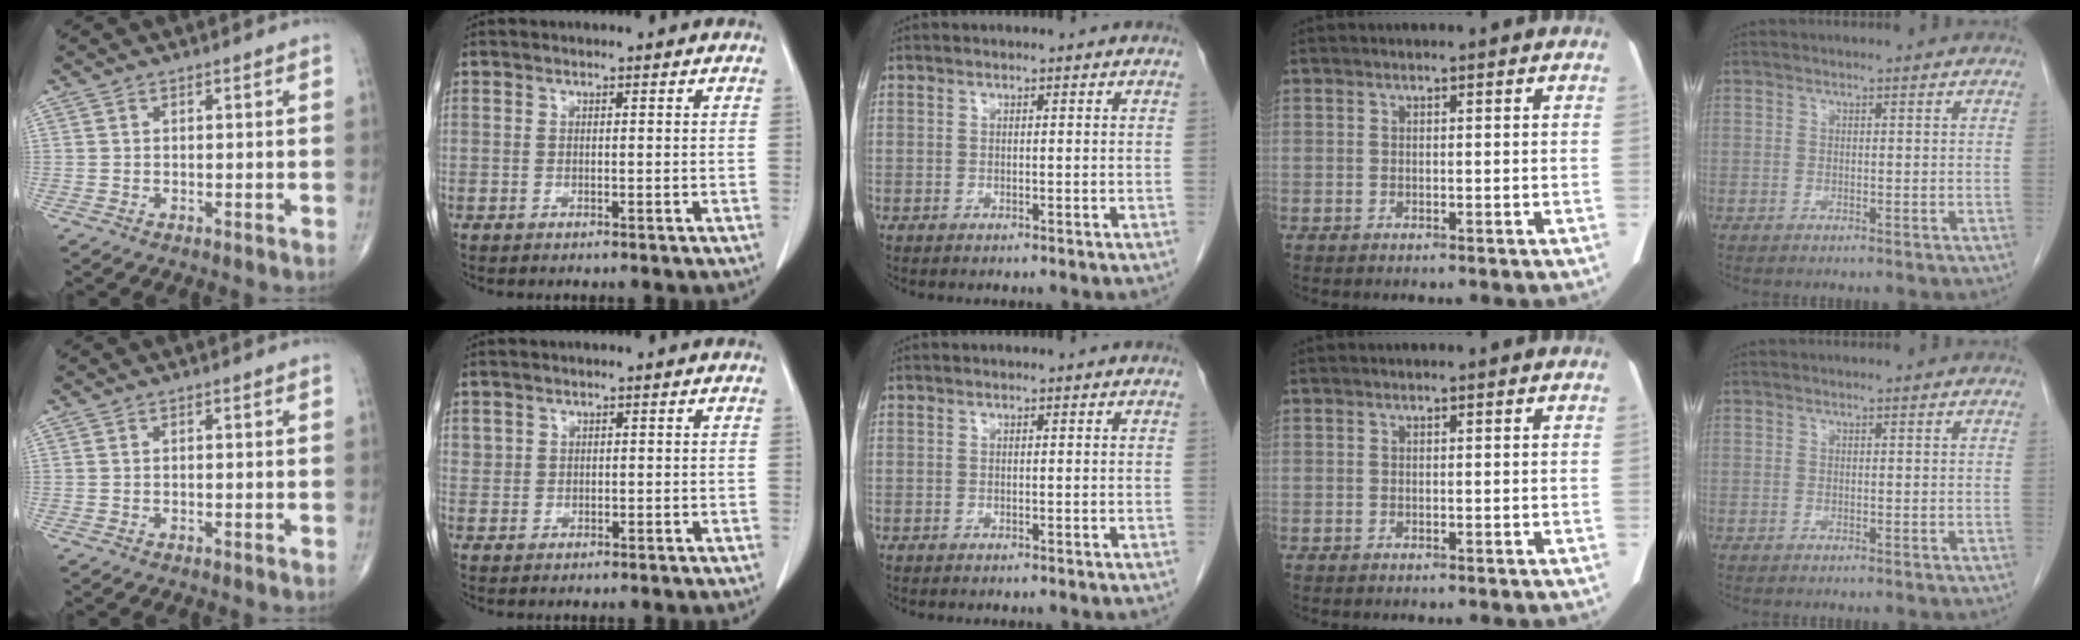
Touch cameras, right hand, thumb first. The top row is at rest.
{"index": {"total": 1.3, "force": [0.7, 1.1, 0.0], "torque": [0.009, 0.005, 0.011]}}